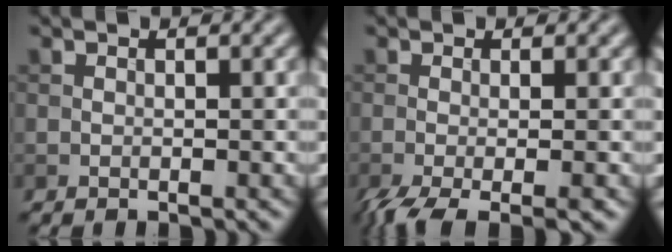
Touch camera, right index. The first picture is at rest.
{"total": 4.6, "force": [-2.4, 1.2, 3.8], "torque": [-0.059, -0.012, -0.048]}